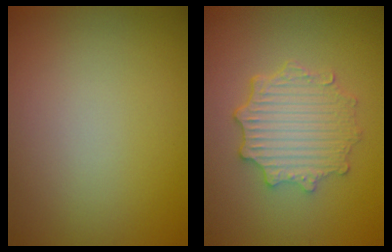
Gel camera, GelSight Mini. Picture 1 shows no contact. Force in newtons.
{"total": 4.6, "press": 3.8, "slide": 2.6}